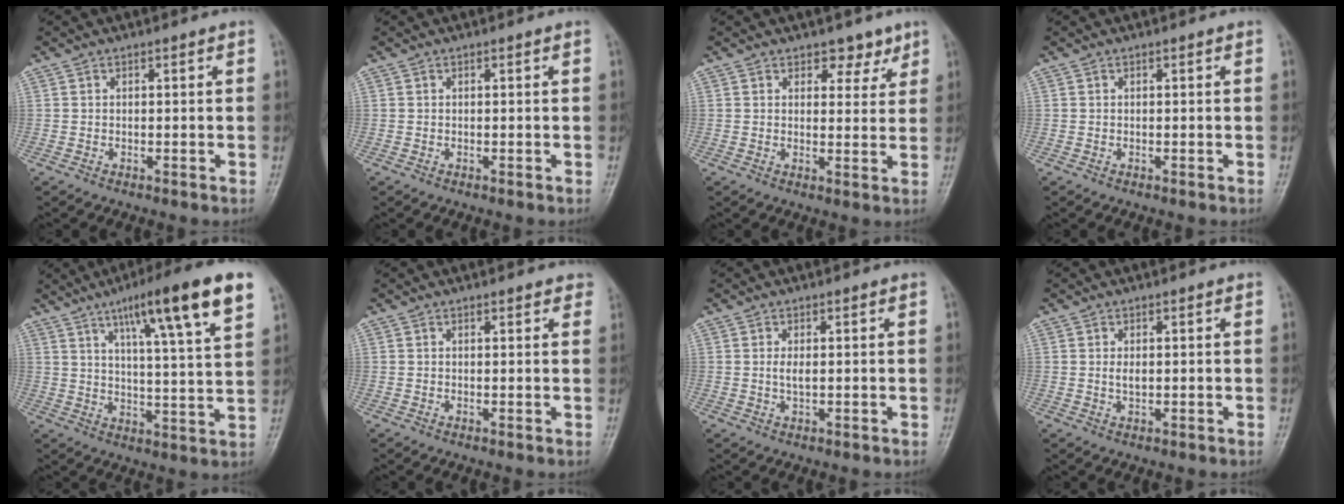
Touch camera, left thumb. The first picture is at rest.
{"total": 0.0}
{"total": 4.3, "force": [3.1, 2.5, 1.6], "torque": [0.009, -0.018, 0.042]}
{"total": 0.0}
{"total": 17.6, "force": [9.7, 2.2, 14.5], "torque": [-0.207, -0.029, 0.144]}
{"total": 2.3, "force": [1.8, 0.9, 1.1], "torque": [0.005, 0.000, 0.016]}
{"total": 1.9, "force": [0.3, 0.6, 1.7], "torque": [-0.035, -0.002, 0.009]}
{"total": 1.8, "force": [0.4, 0.8, 1.5], "torque": [-0.024, -0.003, 0.009]}